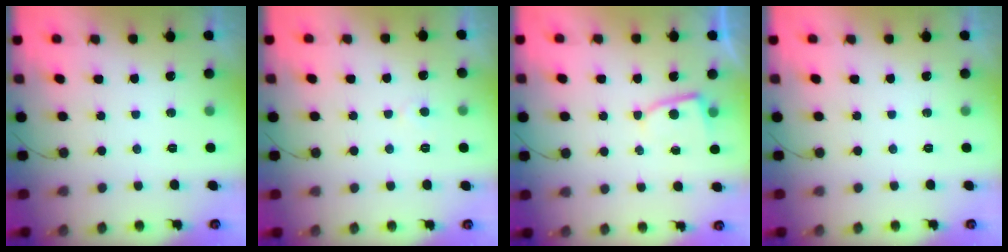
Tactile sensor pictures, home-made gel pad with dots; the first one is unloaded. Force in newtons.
{"total": 2.1, "press": 2.1, "slide": 0.3}
{"total": 5.3, "press": 5.3, "slide": 0.6}
{"total": 0.0}